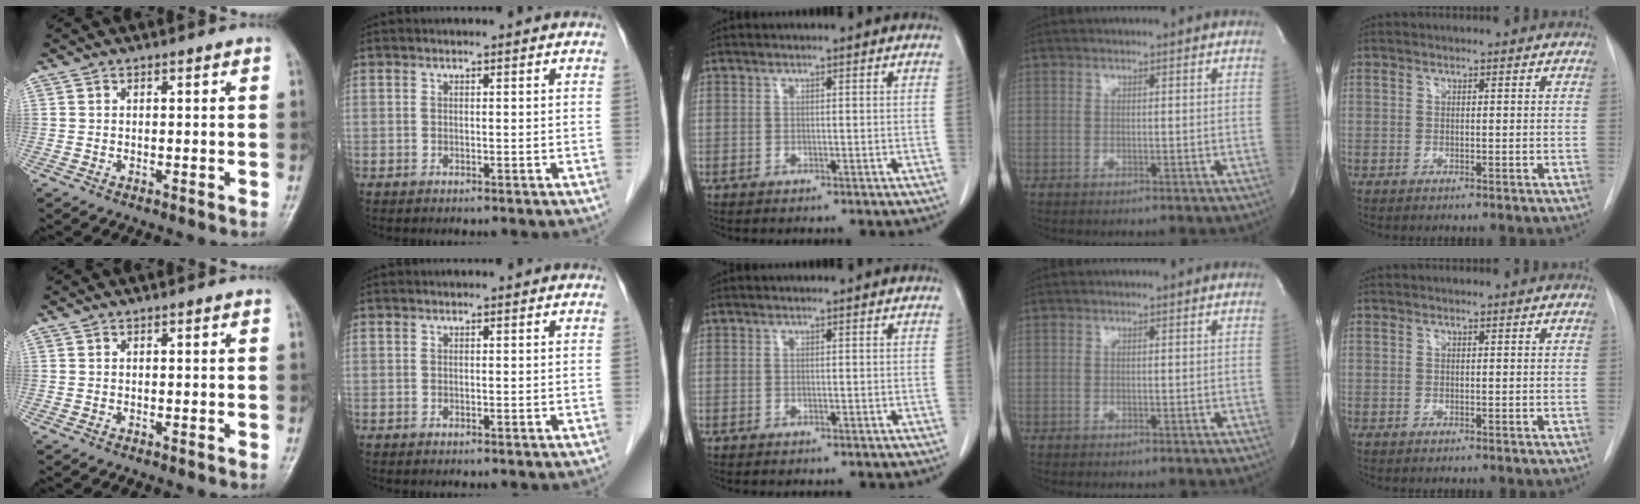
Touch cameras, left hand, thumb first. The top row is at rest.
{}